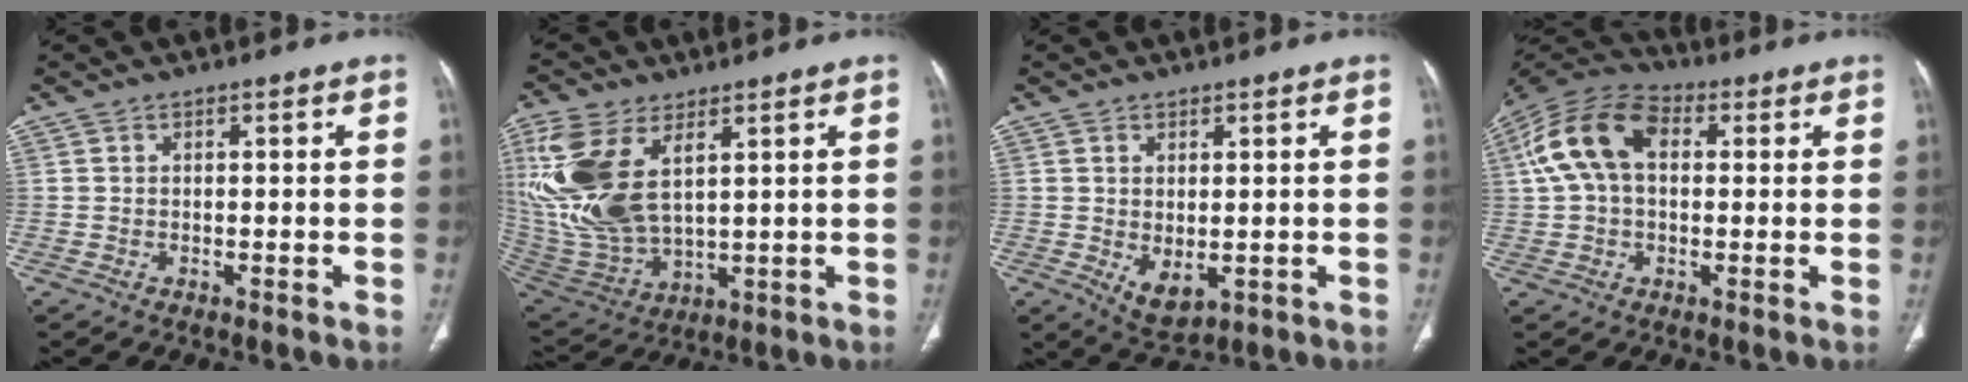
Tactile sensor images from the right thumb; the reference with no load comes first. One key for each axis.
{"total": 19.0, "fx": 6.1, "fy": 10.1, "fz": 14.9, "tx": -0.335, "ty": -0.023, "tz": 0.132}
{"total": 5.1, "fx": -0.7, "fy": 2.9, "fz": 4.2, "tx": -0.066, "ty": -0.010, "tz": 0.008}
{"total": 13.8, "fx": 2.6, "fy": 8.9, "fz": 10.2, "tx": -0.199, "ty": 0.036, "tz": 0.041}